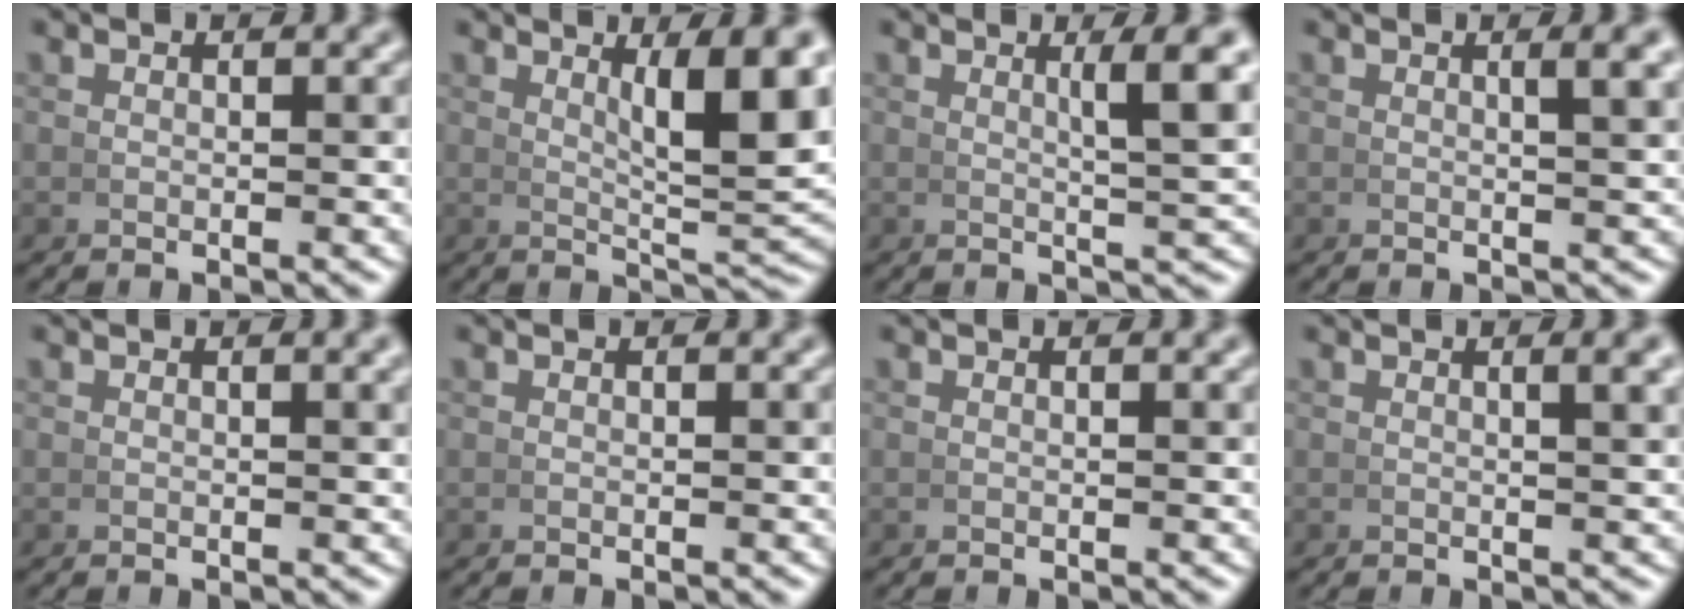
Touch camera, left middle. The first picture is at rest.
{"total": 7.1, "force": [2.5, 1.6, 6.4], "torque": [-0.082, -0.001, 0.040]}
{"total": 4.3, "force": [1.8, 0.4, 3.9], "torque": [-0.046, 0.003, 0.027]}
{"total": 2.0, "force": [1.0, 0.1, 1.7], "torque": [-0.023, 0.006, 0.016]}
{"total": 0.8, "force": [0.5, 0.1, 0.6], "torque": [-0.007, 0.004, 0.007]}
{"total": 0.0}
{"total": 0.0}
{"total": 1.7, "force": [0.9, 0.1, 1.4], "torque": [-0.017, 0.007, 0.013]}